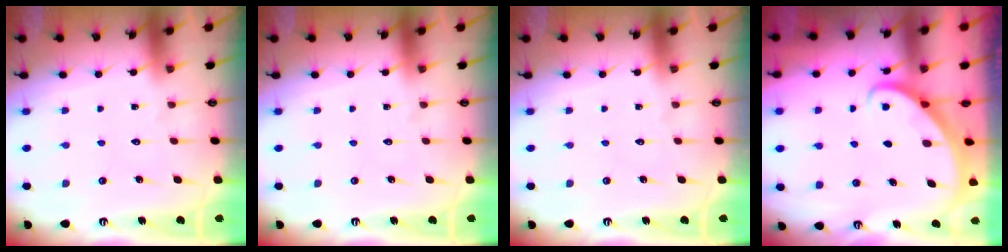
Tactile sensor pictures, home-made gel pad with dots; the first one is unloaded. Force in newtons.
{"total": 0.0}
{"total": 0.0}
{"total": 2.6, "press": 2.6, "slide": 0.2}